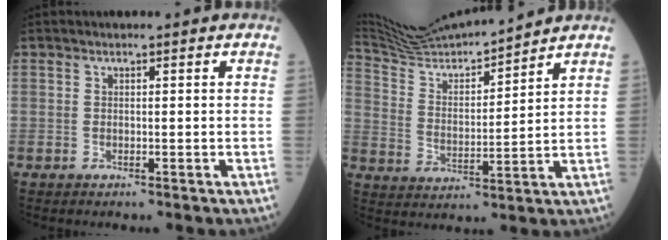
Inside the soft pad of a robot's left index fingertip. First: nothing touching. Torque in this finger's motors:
{"motor_torque": [0.02, -0.48, 0.00, 0.01]}